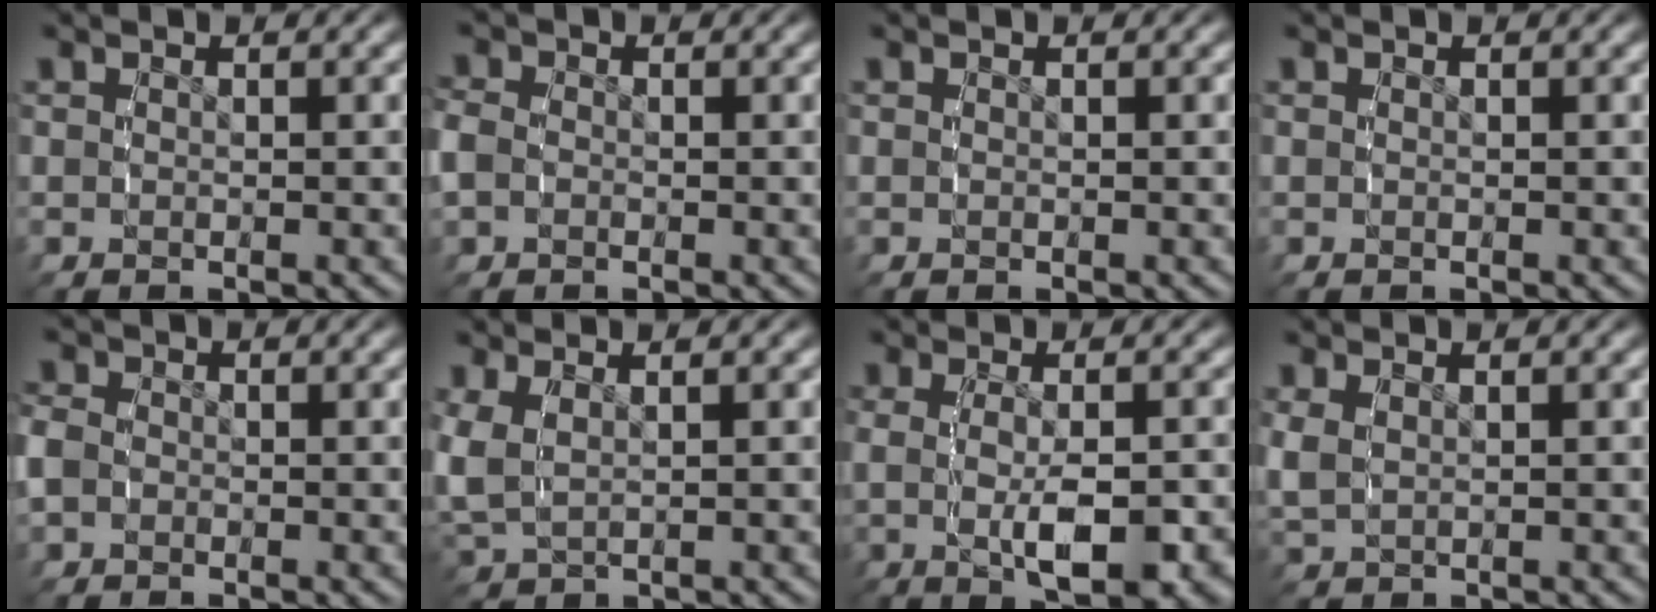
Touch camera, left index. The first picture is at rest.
{"total": 2.0, "force": [-0.3, 1.8, 0.9], "torque": [-0.037, -0.005, -0.004]}
{"total": 0.0}
{"total": 0.0}
{"total": 2.3, "force": [-0.3, 2.1, 0.9], "torque": [-0.038, -0.005, -0.006]}
{"total": 3.5, "force": [0.6, 2.7, 2.2], "torque": [-0.073, -0.012, 0.024]}
{"total": 5.6, "force": [-1.1, 2.4, 5.0], "torque": [-0.089, -0.015, -0.007]}
{"total": 1.8, "force": [0.6, 1.3, 1.2], "torque": [-0.039, -0.007, 0.023]}